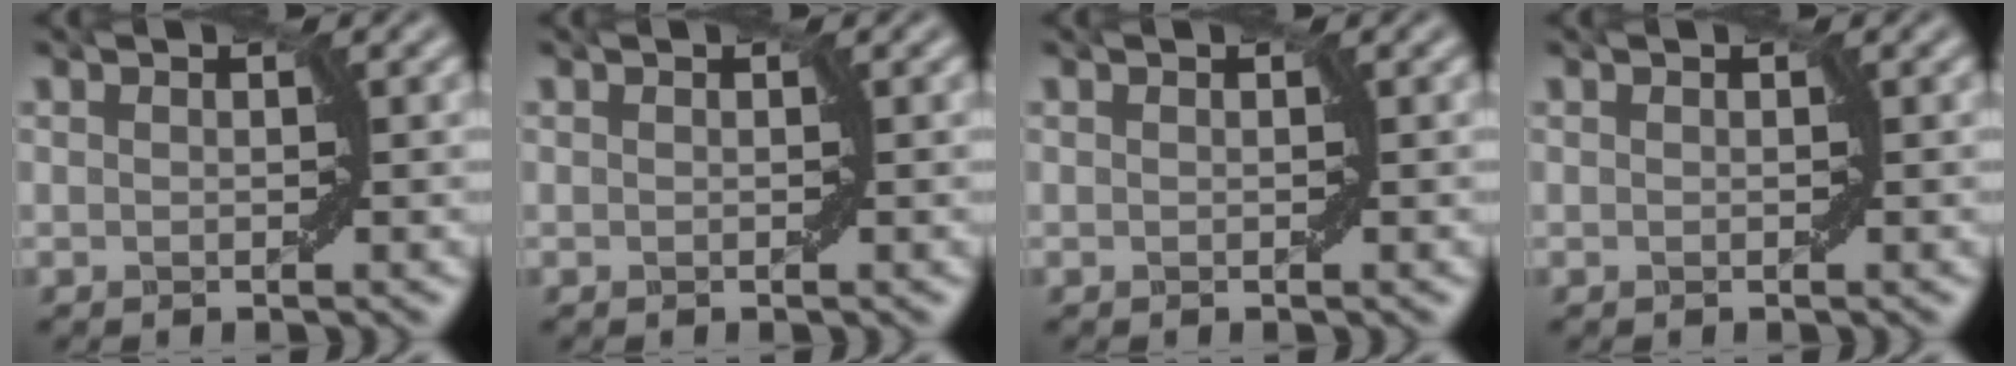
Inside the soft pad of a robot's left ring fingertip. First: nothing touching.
{"total": 0.0}
{"total": 0.0}
{"total": 0.0}